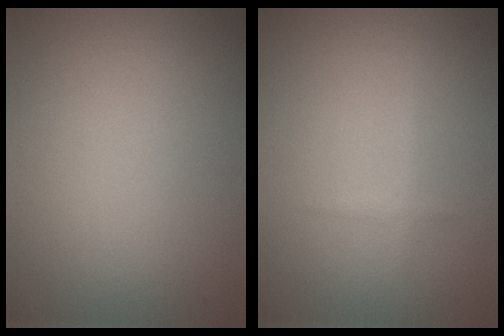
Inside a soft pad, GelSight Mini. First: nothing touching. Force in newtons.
{"total": 0.7, "press": 0.7, "slide": 0.0}